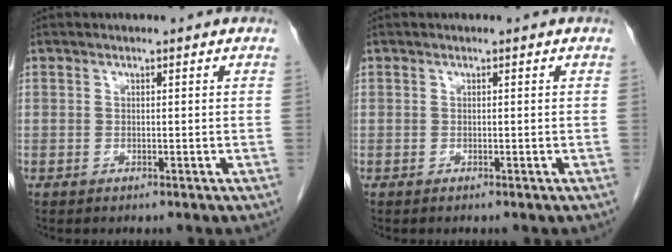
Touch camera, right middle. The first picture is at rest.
{"total": 0.0}